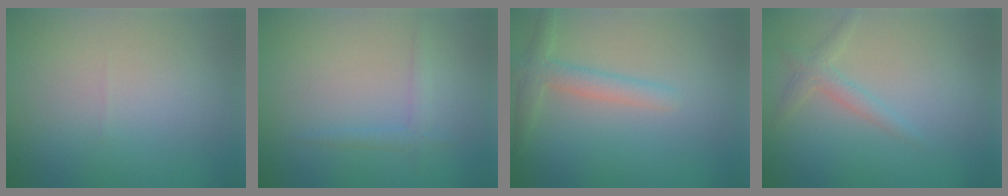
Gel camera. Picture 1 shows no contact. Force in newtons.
{"total": 1.4, "press": 1.4, "slide": 0.0}
{"total": 2.4, "press": 2.4, "slide": 0.1}
{"total": 1.7, "press": 1.7, "slide": 0.0}